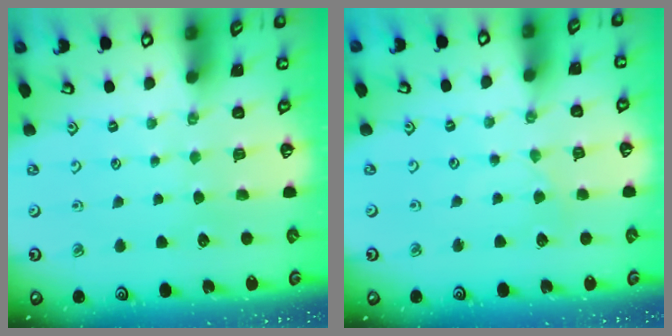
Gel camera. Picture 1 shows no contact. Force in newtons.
{"total": 1.8, "press": 1.7, "slide": 0.4}